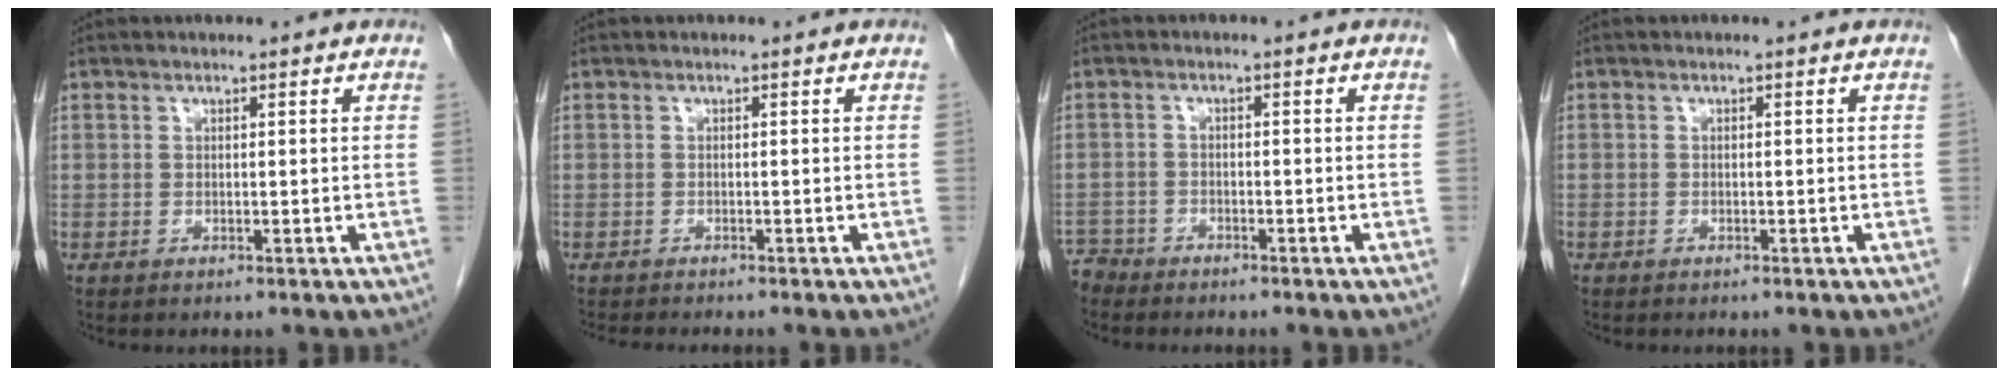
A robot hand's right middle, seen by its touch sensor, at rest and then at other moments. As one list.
[{"total": 4.3, "force": [-3.9, 0.2, 1.9], "torque": [-0.020, -0.010, -0.059]}, {"total": 3.3, "force": [-3.1, 1.1, -0.6], "torque": [0.007, -0.002, -0.062]}, {"total": 0.5, "force": [-0.4, 0.3, 0.1], "torque": [-0.009, 0.002, -0.009]}]